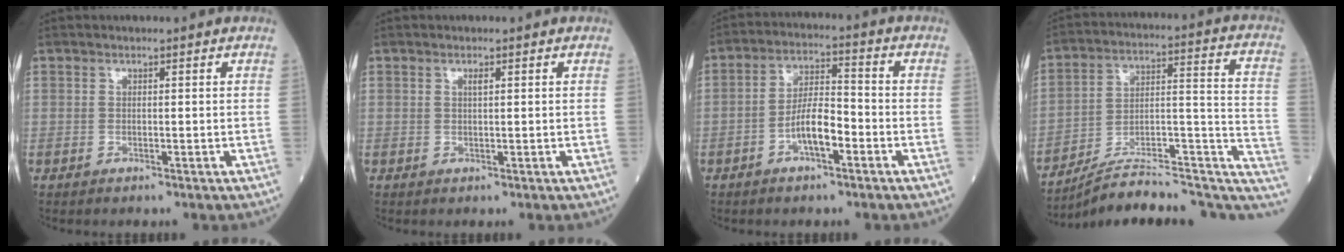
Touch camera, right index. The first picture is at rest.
{"total": 0.7, "force": [0.3, 0.1, 0.6], "torque": [-0.016, 0.000, 0.005]}
{"total": 6.8, "force": [-2.8, 1.9, 5.8], "torque": [-0.113, 0.014, -0.054]}
{"total": 21.1, "force": [-17.5, 5.0, 10.7], "torque": [-0.101, 0.059, -0.255]}